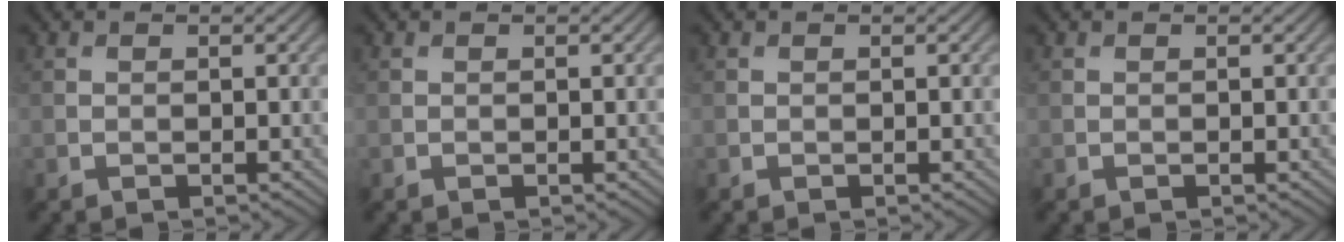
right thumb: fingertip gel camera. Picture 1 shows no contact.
{"total": 0.0}
{"total": 0.0}
{"total": 0.0}